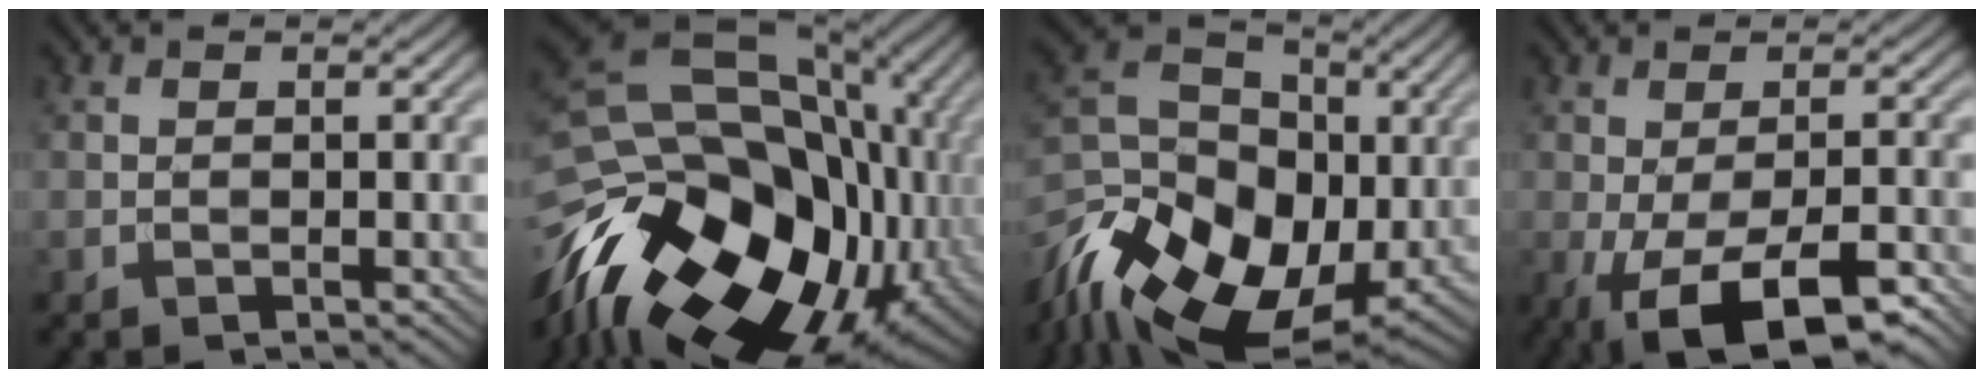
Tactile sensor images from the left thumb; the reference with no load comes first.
{"total": 21.1, "force": [-8.0, 13.8, 13.8], "torque": [-0.294, -0.010, -0.141]}
{"total": 18.4, "force": [-7.4, 12.7, 11.1], "torque": [-0.262, -0.011, -0.109]}
{"total": 12.7, "force": [-6.0, 5.1, 9.9], "torque": [-0.155, -0.022, -0.081]}